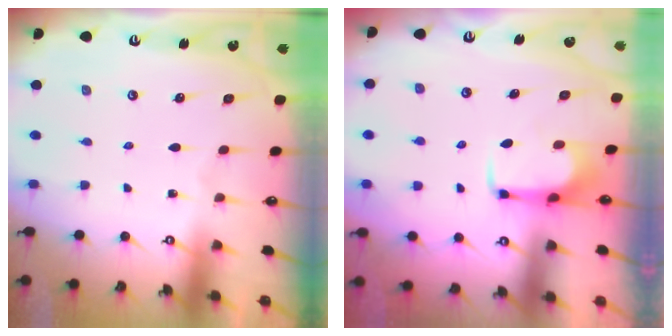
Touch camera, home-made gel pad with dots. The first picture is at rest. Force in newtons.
{"total": 2.0, "press": 2.0, "slide": 0.2}